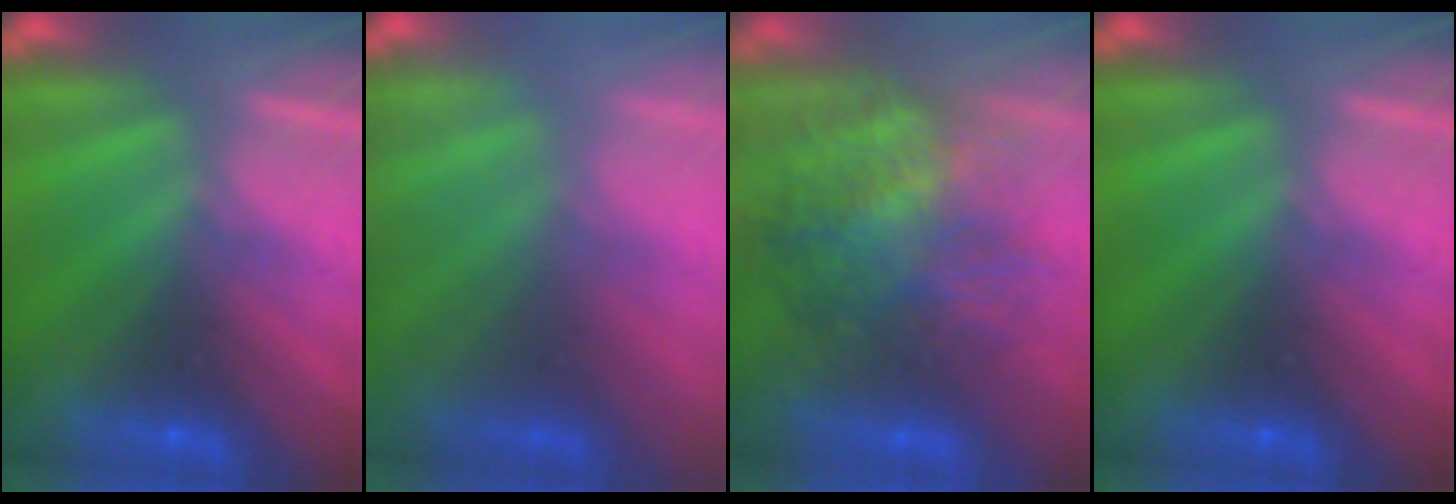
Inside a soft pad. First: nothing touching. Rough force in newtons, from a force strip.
{"total": 2.0}
{"total": 10.8}
{"total": 0.0}